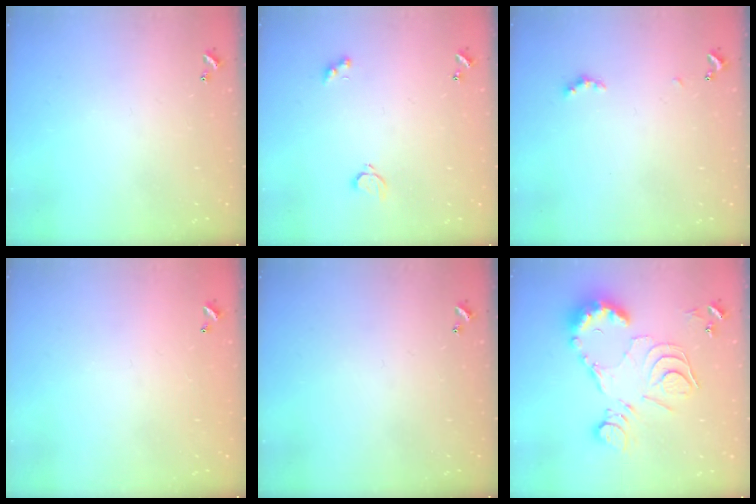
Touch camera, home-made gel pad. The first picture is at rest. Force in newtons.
{"total": 2.1, "press": 2.0, "slide": 0.5}
{"total": 2.6, "press": 2.6, "slide": 0.6}
{"total": 2.8, "press": 2.8, "slide": 0.1}
{"total": 0.0}
{"total": 15.6, "press": 15.6, "slide": 1.6}